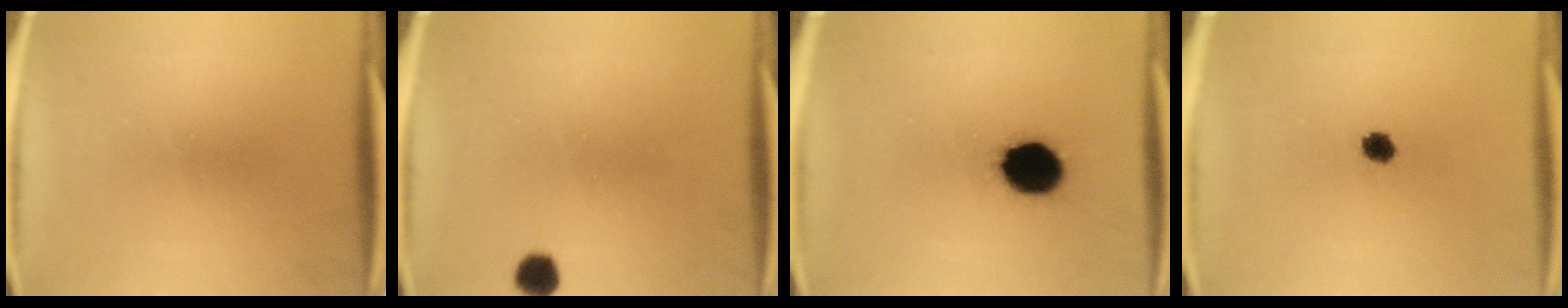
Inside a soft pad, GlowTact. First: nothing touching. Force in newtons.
{"total": 3.3}
{"total": 12.8}
{"total": 3.0}